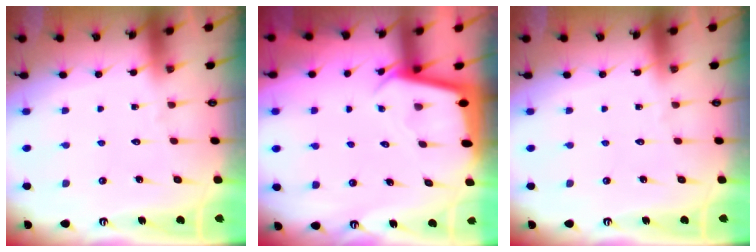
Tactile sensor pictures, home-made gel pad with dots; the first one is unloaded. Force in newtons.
{"total": 2.3, "press": 2.3, "slide": 0.1}
{"total": 0.0}